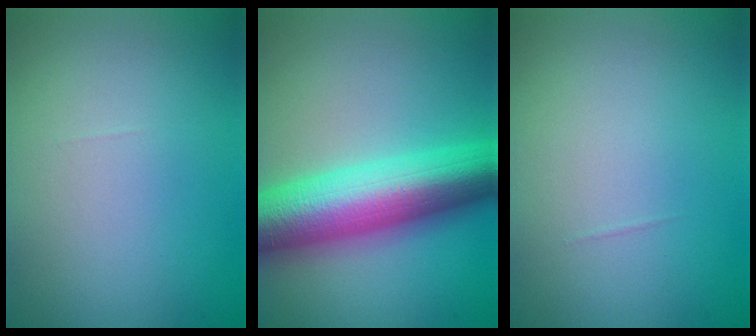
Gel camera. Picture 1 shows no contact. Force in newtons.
{"total": 11.1, "press": 11.1, "slide": 0.1}
{"total": 0.0}